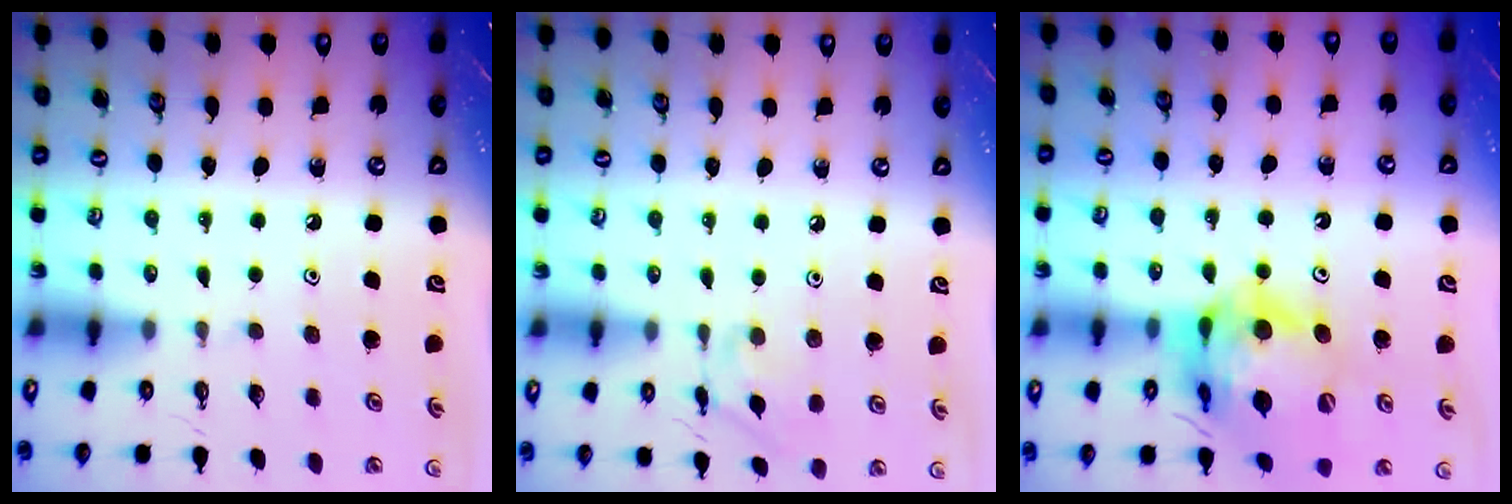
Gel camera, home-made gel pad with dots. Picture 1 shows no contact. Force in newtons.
{"total": 5.9, "press": 5.9, "slide": 0.5}
{"total": 18.5, "press": 18.4, "slide": 2.1}